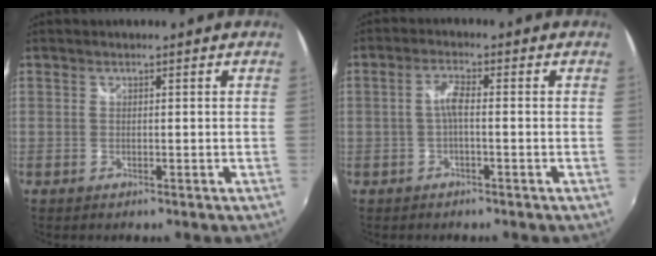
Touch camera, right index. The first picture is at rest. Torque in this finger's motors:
{"motor_torque": [0.28, -0.11, 0.24, 0.07]}